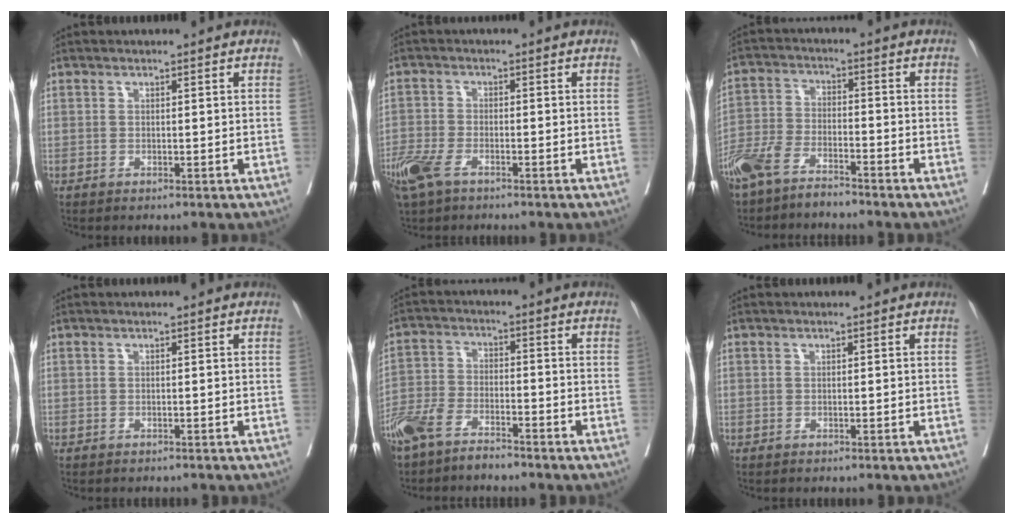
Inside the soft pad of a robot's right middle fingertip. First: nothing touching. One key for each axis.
{"total": 7.4, "fx": -4.8, "fy": 3.1, "fz": 4.6, "tx": -0.104, "ty": -0.012, "tz": -0.094}
{"total": 8.3, "fx": -6.9, "fy": 2.5, "fz": 3.9, "tx": -0.089, "ty": -0.008, "tz": -0.136}
{"total": 1.2, "fx": -1.2, "fy": 0.2, "fz": 0.3, "tx": -0.013, "ty": -0.004, "tz": -0.015}
{"total": 8.3, "fx": -6.8, "fy": 2.7, "fz": 4.0, "tx": -0.091, "ty": -0.006, "tz": -0.134}
{"total": 0.0}